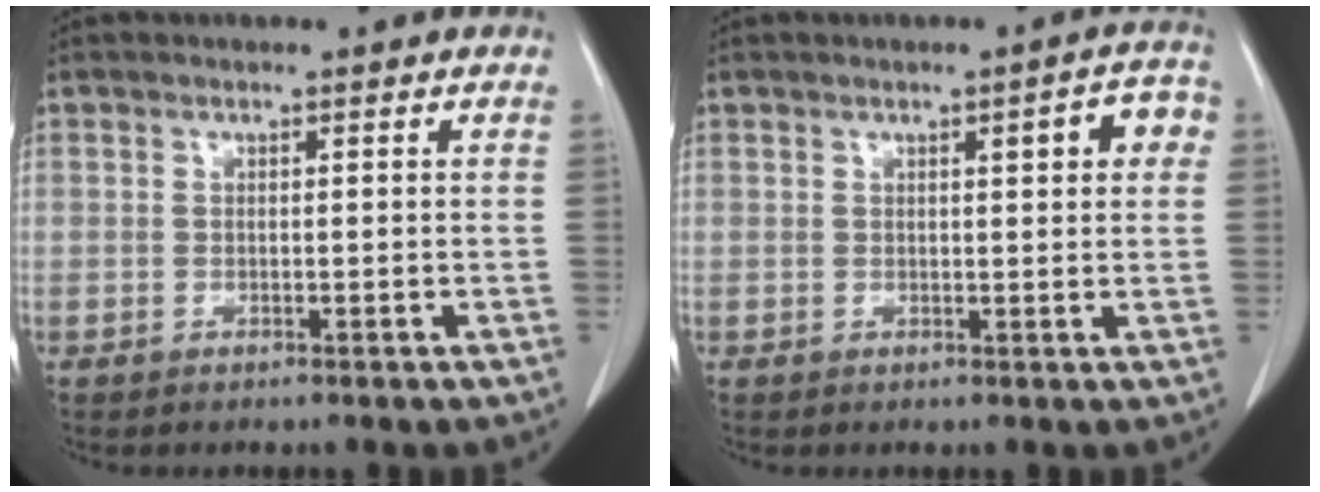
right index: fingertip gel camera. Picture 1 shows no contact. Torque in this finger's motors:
{"motor_torque": [0.36, 0.36, 0.10, 0.01]}